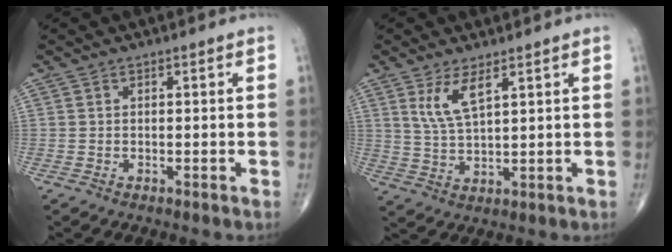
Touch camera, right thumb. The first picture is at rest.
{"total": 5.8, "force": [3.0, 1.7, 4.7], "torque": [-0.096, -0.021, 0.069]}